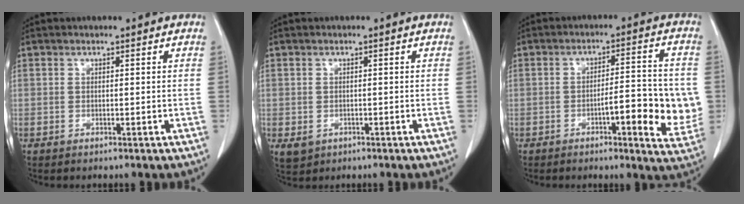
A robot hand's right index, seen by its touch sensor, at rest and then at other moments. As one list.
[{"total": 2.3, "force": [-0.8, 2.0, 0.9], "torque": [-0.017, -0.001, -0.001]}, {"total": 10.8, "force": [-2.3, 2.4, 10.2], "torque": [-0.124, 0.011, -0.027]}]